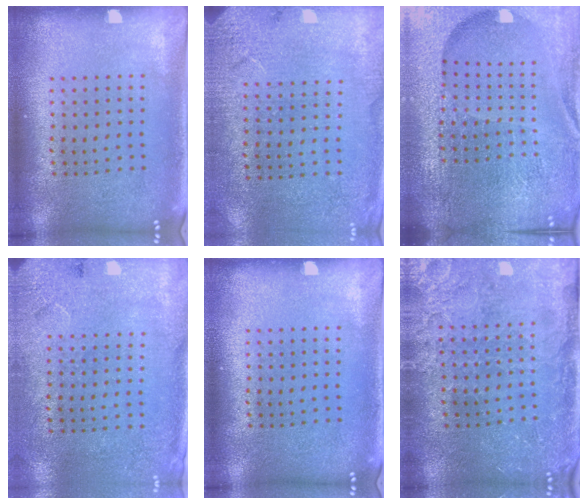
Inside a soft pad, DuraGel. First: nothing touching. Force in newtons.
{"total": 2.6, "press": 2.5, "slide": 0.5}
{"total": 6.8, "press": 5.9, "slide": 3.4}
{"total": 2.7, "press": 2.2, "slide": 1.6}
{"total": 0.0}
{"total": 3.3, "press": 3.2, "slide": 0.8}